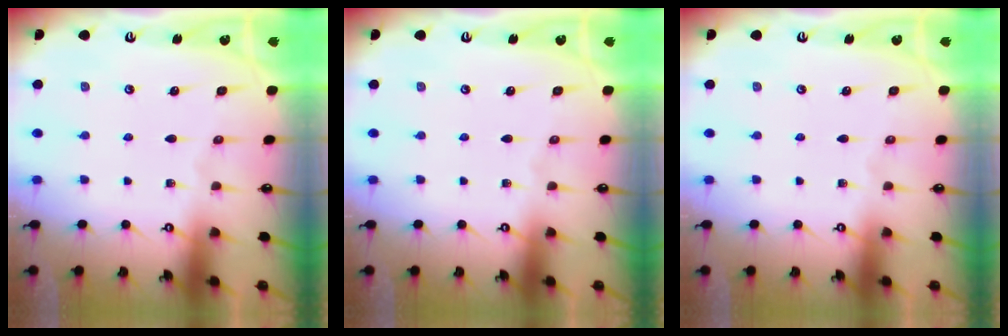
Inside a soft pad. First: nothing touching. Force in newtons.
{"total": 0.0}
{"total": 0.0}